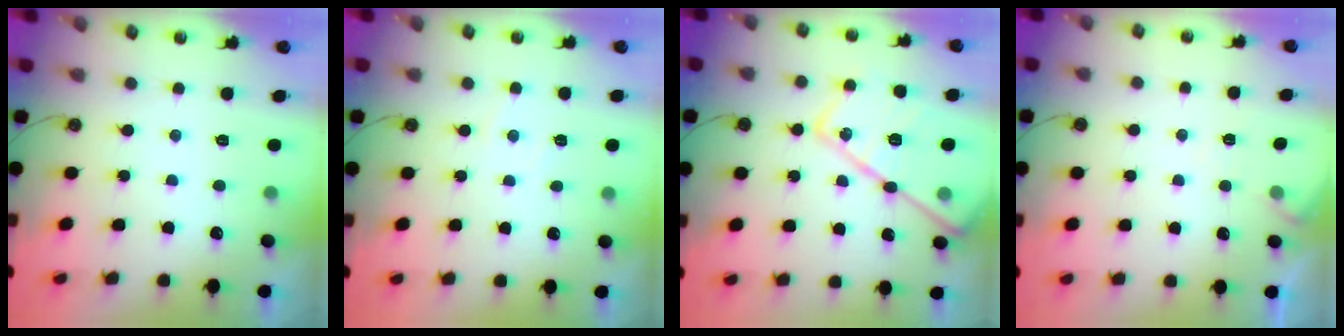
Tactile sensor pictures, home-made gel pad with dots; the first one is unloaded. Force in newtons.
{"total": 4.3, "press": 4.2, "slide": 0.6}
{"total": 23.5, "press": 23.4, "slide": 1.8}
{"total": 5.4, "press": 5.3, "slide": 0.7}